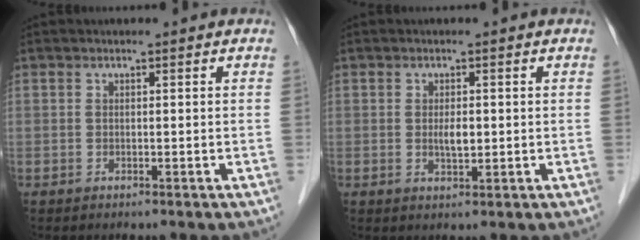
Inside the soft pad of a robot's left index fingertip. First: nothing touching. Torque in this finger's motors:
{"motor_torque": [0.28, 0.01, 0.02, 0.02]}